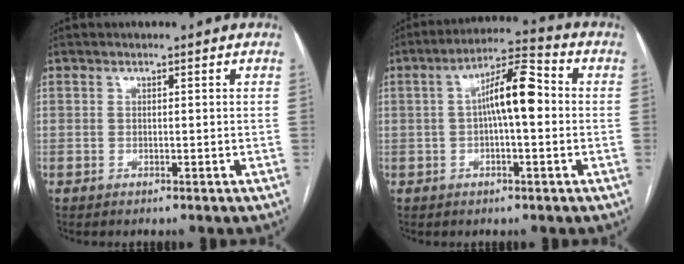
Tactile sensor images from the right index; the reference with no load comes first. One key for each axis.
{"total": 8.8, "fx": 0.4, "fy": 2.0, "fz": 8.5, "tx": -0.151, "ty": 0.031, "tz": 0.002}